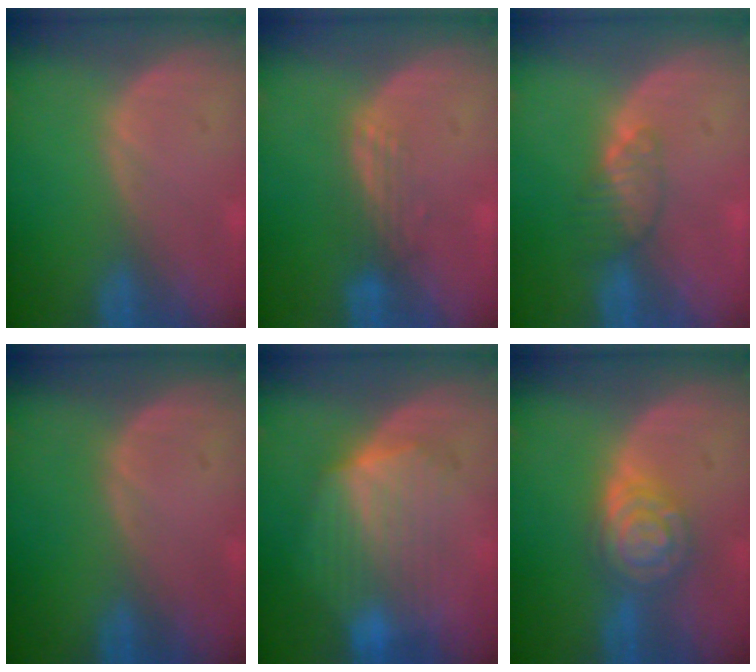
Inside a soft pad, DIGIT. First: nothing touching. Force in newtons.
{"total": 3.0, "press": 2.5, "slide": 1.7}
{"total": 3.5, "press": 3.2, "slide": 1.4}
{"total": 0.0}
{"total": 7.4, "press": 7.4, "slide": 0.2}
{"total": 6.3, "press": 6.3, "slide": 0.5}